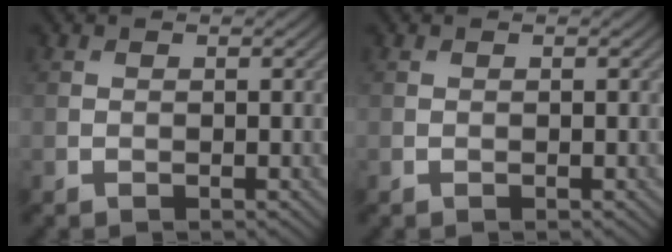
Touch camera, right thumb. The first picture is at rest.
{"total": 0.0}